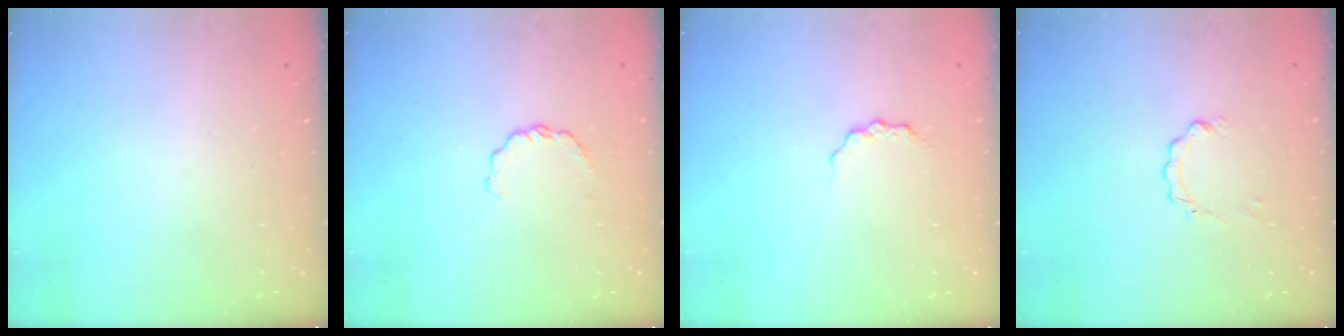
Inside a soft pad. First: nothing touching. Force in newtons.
{"total": 3.1, "press": 3.1, "slide": 0.3}
{"total": 2.6, "press": 2.6, "slide": 0.4}
{"total": 2.3, "press": 2.3, "slide": 0.3}